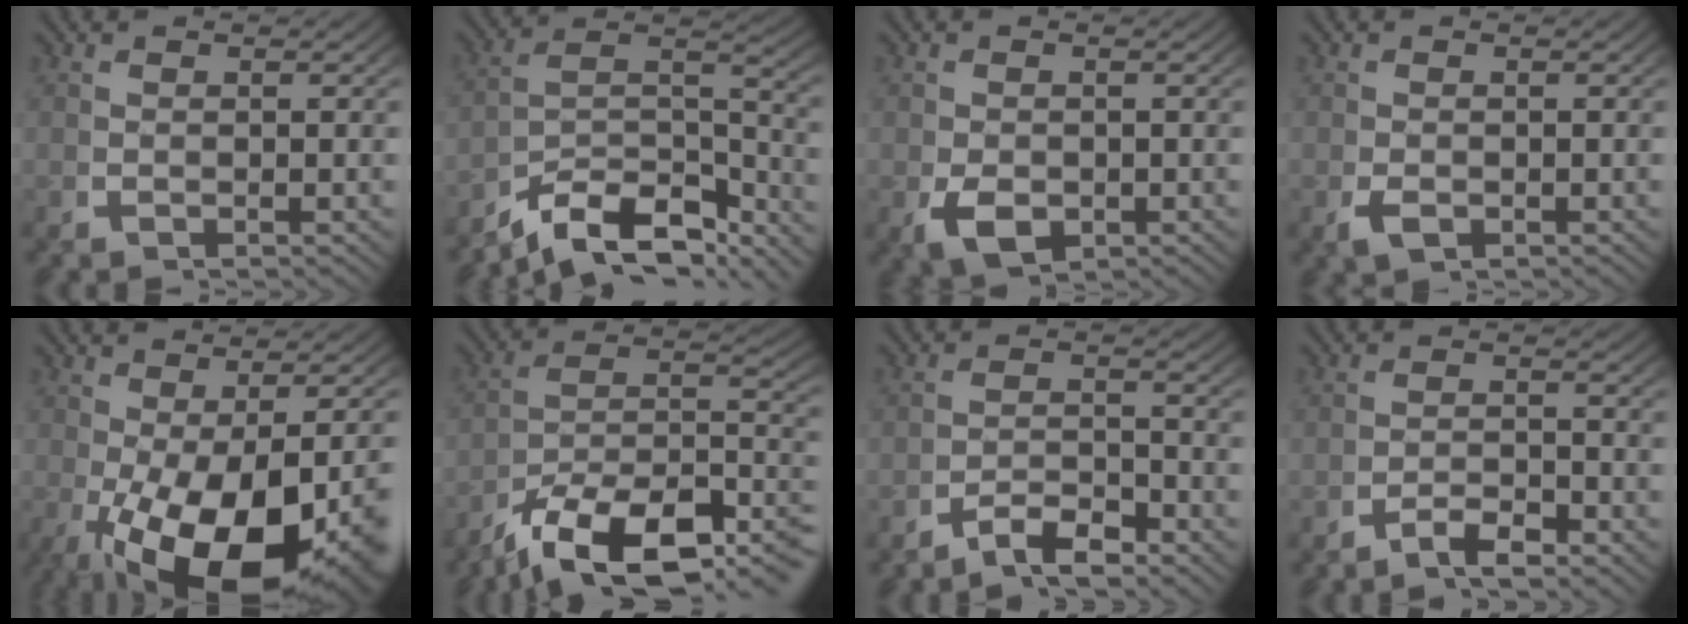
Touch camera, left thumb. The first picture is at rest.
{"total": 9.3, "force": [-3.9, 5.5, 6.4], "torque": [-0.134, -0.033, -0.053]}
{"total": 4.0, "force": [-1.2, 2.8, 2.5], "torque": [-0.053, -0.027, -0.005]}
{"total": 1.8, "force": [-0.8, 1.3, 1.1], "torque": [-0.024, -0.012, -0.007]}
{"total": 15.8, "force": [-4.7, 8.5, 12.5], "torque": [-0.224, -0.072, -0.024]}
{"total": 13.3, "force": [-4.9, 8.1, 9.3], "torque": [-0.171, -0.043, -0.063]}
{"total": 3.2, "force": [-2.7, 0.9, 1.6], "torque": [-0.018, -0.004, -0.051]}
{"total": 2.4, "force": [-2.1, 0.5, 1.2], "torque": [-0.015, -0.002, -0.042]}